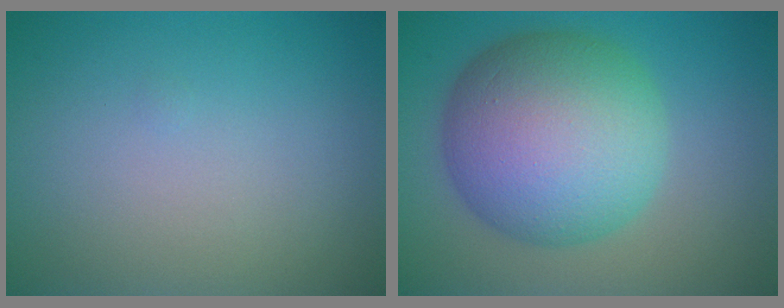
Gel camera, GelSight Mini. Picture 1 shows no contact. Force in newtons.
{"total": 12.3, "press": 12.3, "slide": 0.3}